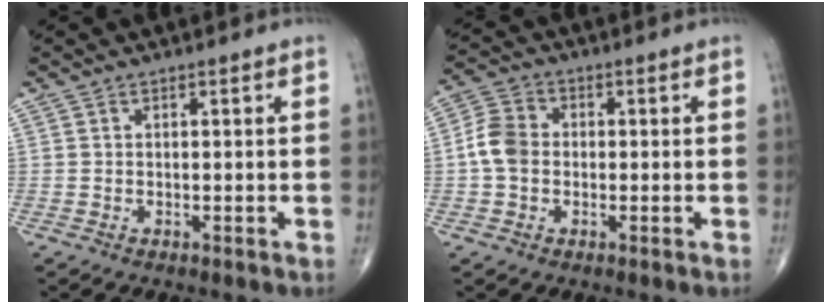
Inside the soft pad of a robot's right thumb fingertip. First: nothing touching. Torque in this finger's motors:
{"motor_torque": [0.51, 0.44, 0.89, -0.02, 0.06]}